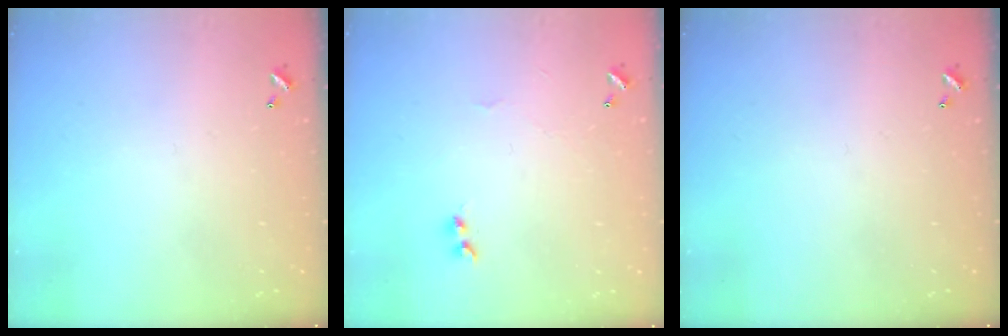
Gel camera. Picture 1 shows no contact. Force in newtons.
{"total": 2.0, "press": 1.9, "slide": 0.6}
{"total": 0.0}